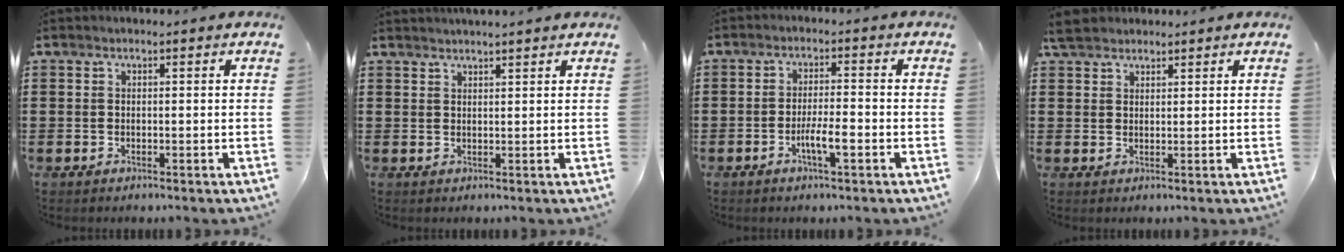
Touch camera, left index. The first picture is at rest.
{"total": 1.5, "force": [1.5, -0.2, 0.2], "torque": [-0.007, 0.001, 0.030]}
{"total": 4.7, "force": [-2.0, 0.8, 4.1], "torque": [-0.081, 0.000, -0.039]}
{"total": 3.3, "force": [2.8, 1.3, 1.0], "torque": [-0.029, 0.004, 0.056]}